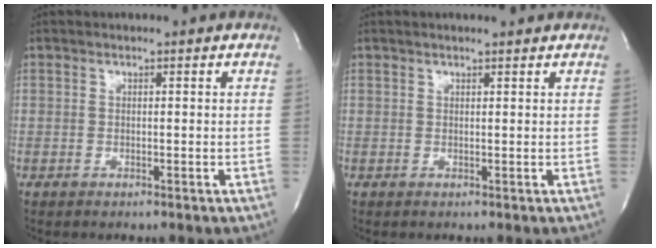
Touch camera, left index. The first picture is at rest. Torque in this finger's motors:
{"motor_torque": [0.71, -0.72, 0.30, 0.06]}